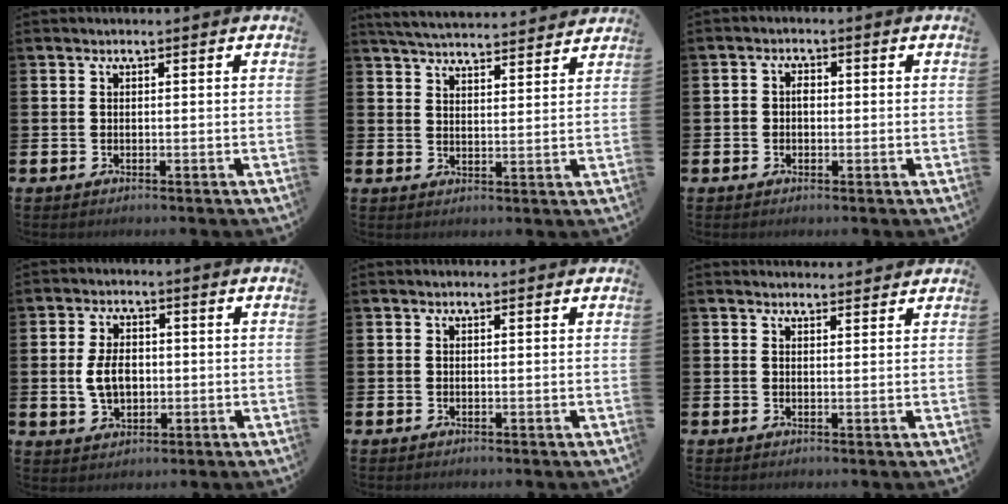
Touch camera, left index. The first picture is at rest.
{"total": 5.0, "force": [5.0, 0.3, 0.6], "torque": [-0.028, -0.034, 0.088]}
{"total": 1.8, "force": [-0.2, 1.5, 1.1], "torque": [-0.010, 0.004, -0.009]}
{"total": 5.2, "force": [-0.1, 3.5, 3.8], "torque": [-0.071, 0.005, -0.008]}
{"total": 0.0}
{"total": 2.0, "force": [2.0, 0.4, -0.1], "torque": [0.012, -0.012, 0.033]}